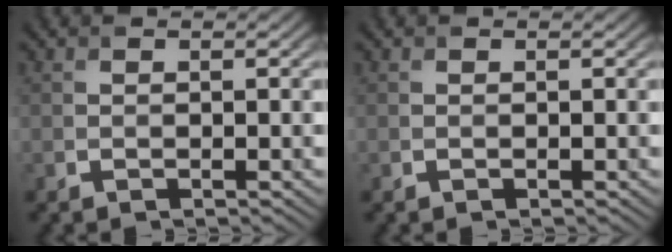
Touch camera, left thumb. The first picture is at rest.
{"total": 0.0}